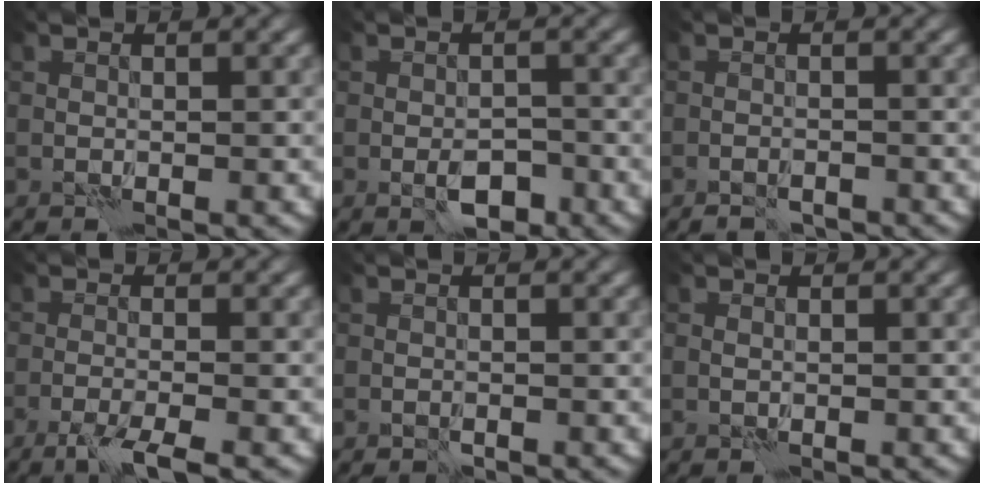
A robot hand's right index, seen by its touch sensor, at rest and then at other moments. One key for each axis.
{"total": 3.2, "fx": -1.6, "fy": 1.5, "fz": 2.3, "tx": -0.032, "ty": 0.001, "tz": -0.025}
{"total": 1.7, "fx": -1.5, "fy": 0.6, "fz": 0.7, "tx": -0.013, "ty": 0.004, "tz": -0.025}
{"total": 3.6, "fx": -2.4, "fy": 0.3, "fz": 2.6, "tx": -0.050, "ty": -0.002, "tz": -0.052}
{"total": 0.6, "fx": -0.5, "fy": 0.2, "fz": 0.3, "tx": -0.007, "ty": 0.000, "tz": -0.010}
{"total": 0.6, "fx": 0.0, "fy": 0.5, "fz": 0.3, "tx": -0.008, "ty": -0.002, "tz": 0.000}